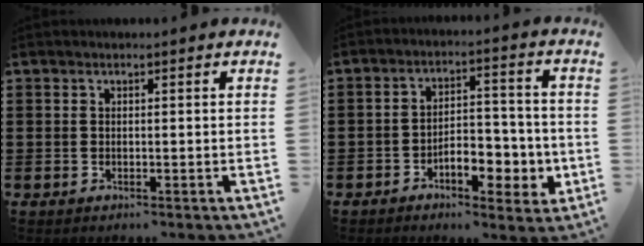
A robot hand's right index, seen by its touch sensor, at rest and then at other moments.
{"total": 6.9, "force": [-2.8, 3.7, 5.1], "torque": [-0.069, 0.008, -0.052]}